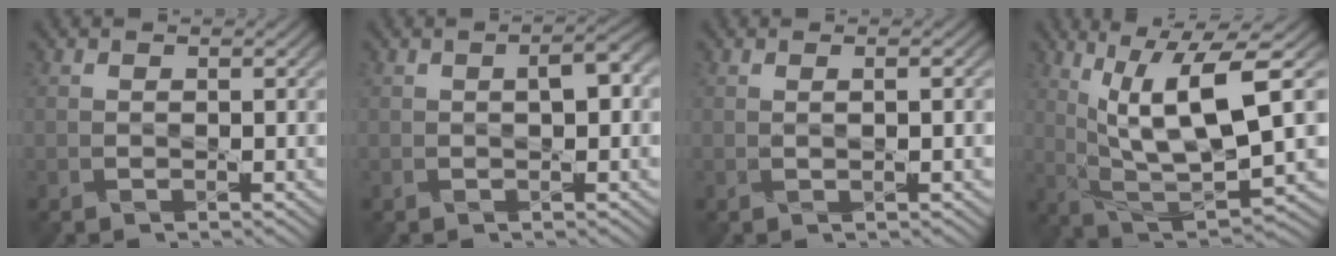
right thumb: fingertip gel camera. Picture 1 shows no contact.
{"total": 2.2, "force": [0.2, 0.9, 2.0], "torque": [-0.034, 0.000, 0.002]}
{"total": 0.8, "force": [0.3, -0.3, 0.7], "torque": [-0.017, 0.006, 0.005]}
{"total": 12.1, "force": [4.0, 3.5, 10.8], "torque": [-0.210, 0.004, 0.078]}